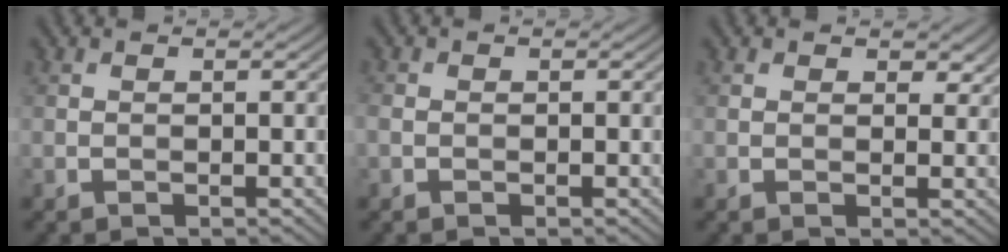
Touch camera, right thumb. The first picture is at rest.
{"total": 1.1, "force": [-0.4, 0.8, 0.5], "torque": [-0.015, -0.001, -0.010]}
{"total": 2.5, "force": [1.3, 1.7, 1.3], "torque": [-0.027, -0.005, 0.021]}